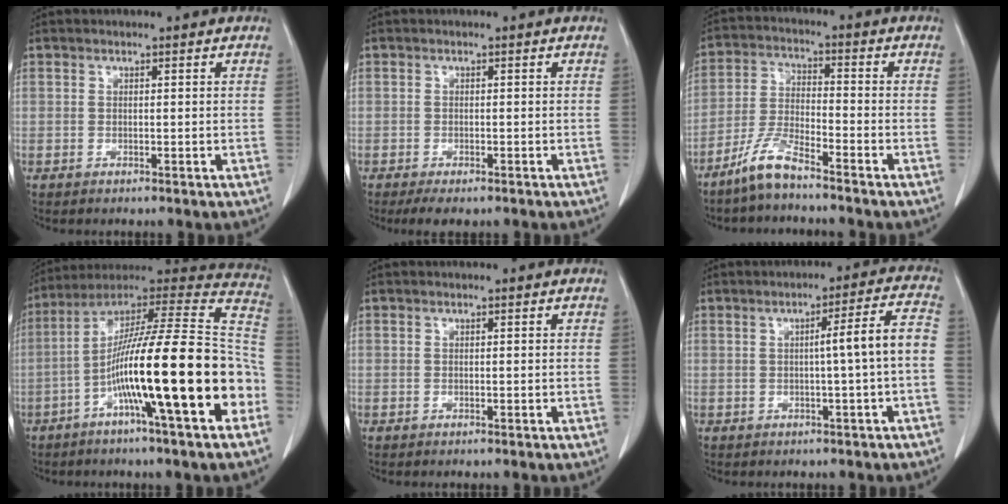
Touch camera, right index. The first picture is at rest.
{"total": 2.8, "force": [-2.1, 1.2, 1.5], "torque": [-0.026, -0.004, -0.027]}
{"total": 6.7, "force": [-5.4, 0.7, 4.0], "torque": [-0.095, -0.014, -0.111]}
{"total": 25.3, "force": [-7.4, 0.8, 24.2], "torque": [-0.341, 0.003, -0.129]}
{"total": 0.0}
{"total": 6.1, "force": [-0.8, -0.7, 6.1], "torque": [-0.085, 0.014, -0.009]}